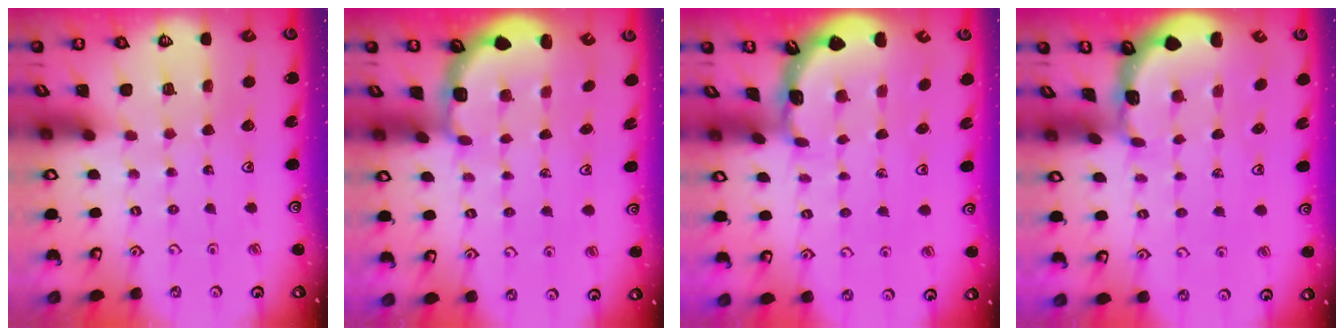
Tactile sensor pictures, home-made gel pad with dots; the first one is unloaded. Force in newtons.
{"total": 2.7, "press": 2.3, "slide": 1.4}
{"total": 1.7, "press": 1.7, "slide": 0.2}
{"total": 1.0, "press": 1.0, "slide": 0.2}